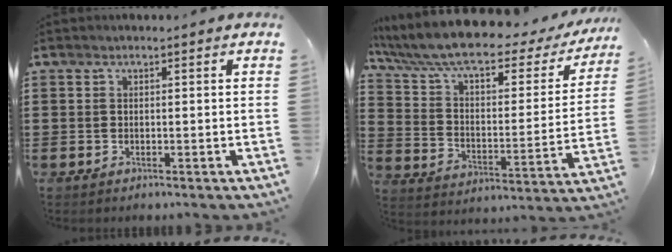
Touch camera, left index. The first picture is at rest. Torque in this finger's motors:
{"motor_torque": [1.83, -0.31, 1.05, 0.21]}